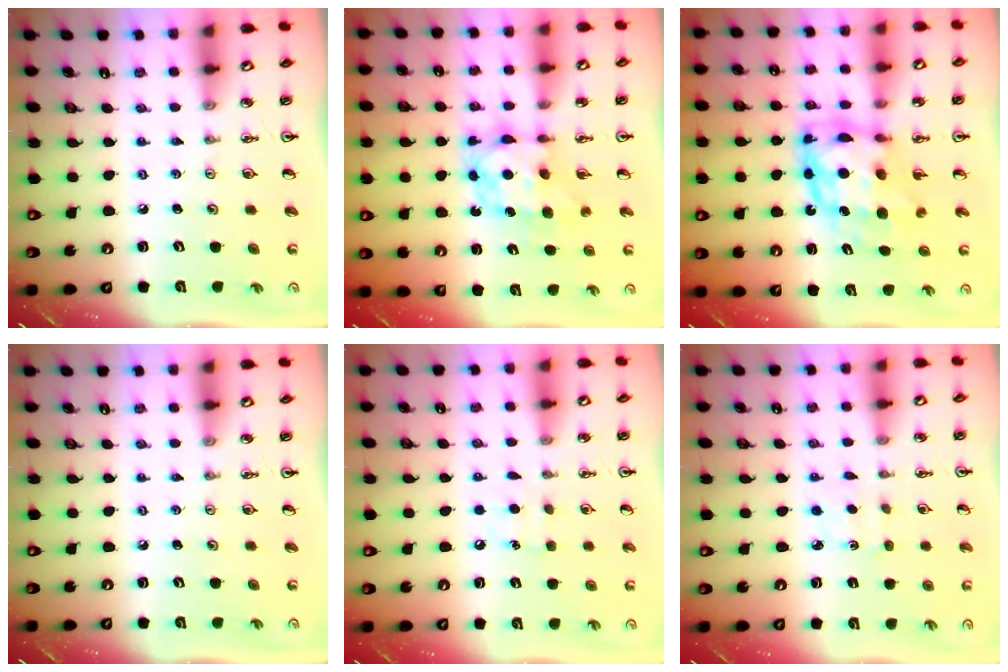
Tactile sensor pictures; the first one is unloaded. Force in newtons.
{"total": 7.2, "press": 7.2, "slide": 0.5}
{"total": 10.8, "press": 10.8, "slide": 1.2}
{"total": 0.0}
{"total": 7.5, "press": 7.4, "slide": 0.7}
{"total": 2.3, "press": 2.3, "slide": 0.4}